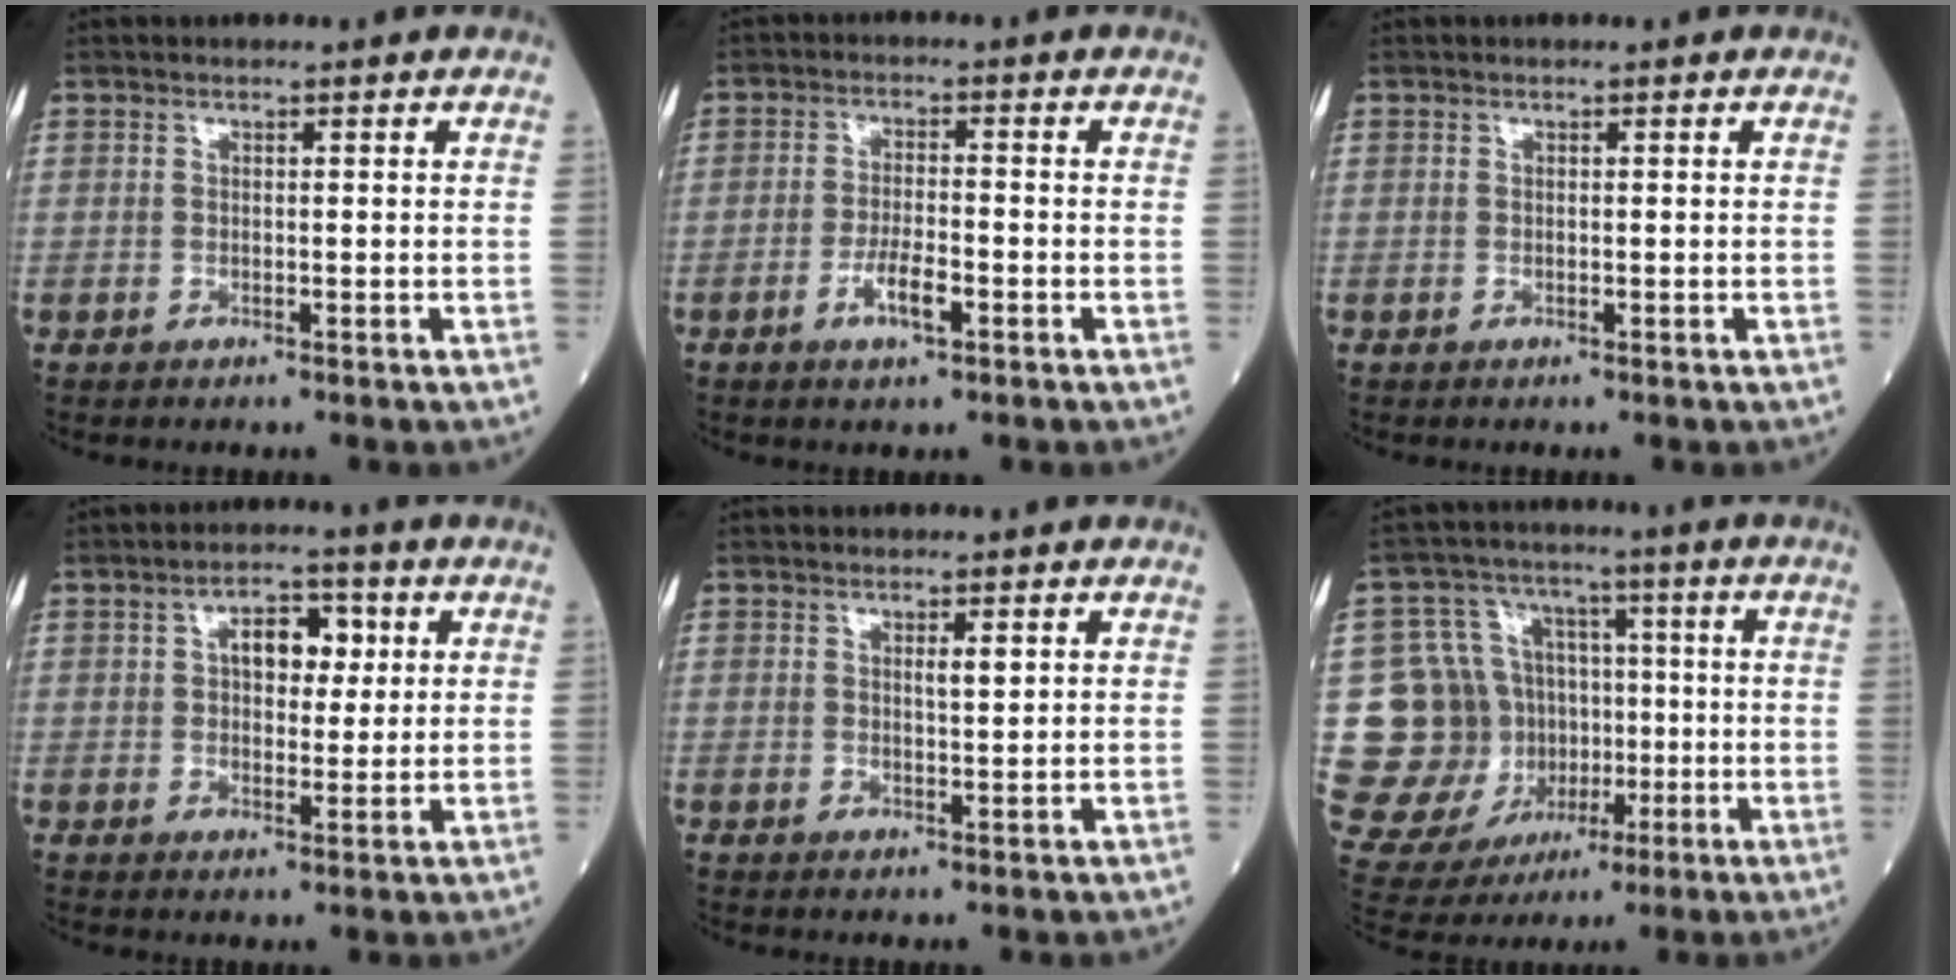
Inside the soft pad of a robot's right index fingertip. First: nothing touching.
{"total": 4.4, "force": [-2.0, 0.9, 3.8], "torque": [-0.073, 0.000, -0.037]}
{"total": 0.0}
{"total": 6.0, "force": [1.6, 3.3, 4.7], "torque": [-0.069, 0.018, 0.024]}
{"total": 1.6, "force": [0.7, 0.3, 1.5], "torque": [-0.024, -0.003, 0.009]}
{"total": 17.1, "force": [-1.7, 14.3, 9.2], "torque": [-0.188, 0.050, 0.004]}